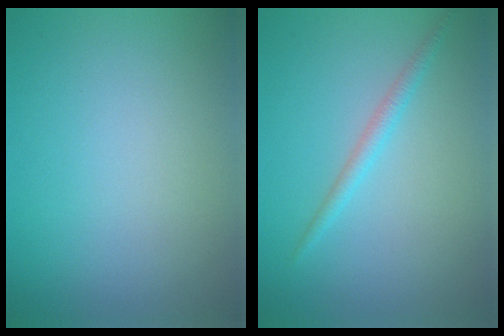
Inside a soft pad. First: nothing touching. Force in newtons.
{"total": 1.5, "press": 1.5, "slide": 0.1}